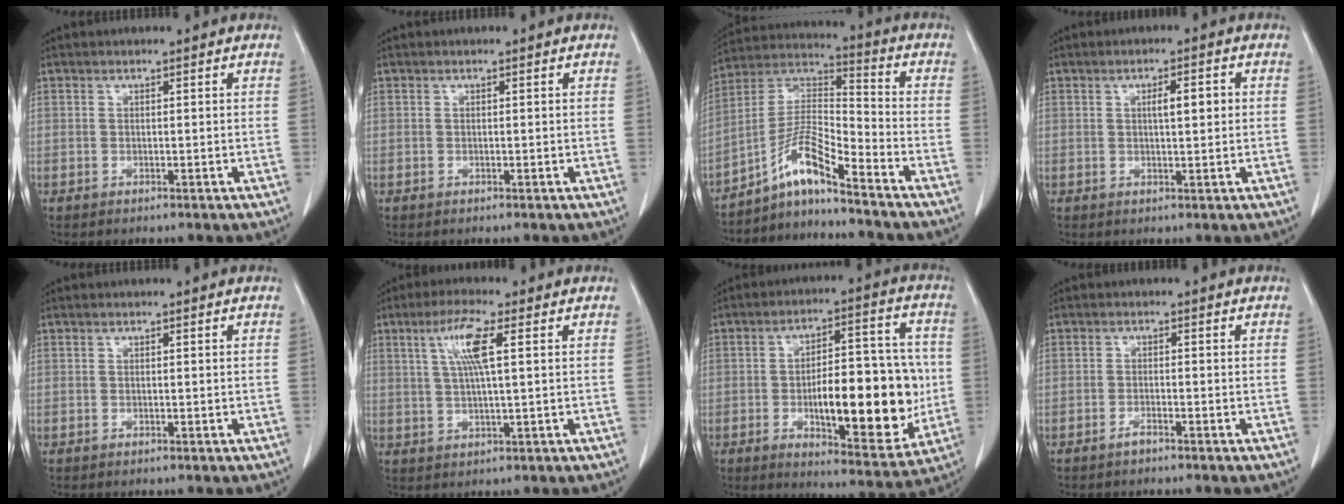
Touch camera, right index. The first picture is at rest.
{"total": 0.0}
{"total": 9.1, "force": [-6.8, 0.1, 6.1], "torque": [-0.125, 0.014, -0.124]}
{"total": 3.3, "force": [0.6, 0.7, 3.2], "torque": [-0.053, 0.005, 0.009]}
{"total": 0.0}
{"total": 7.0, "force": [2.3, 0.4, 6.5], "torque": [-0.132, 0.007, 0.046]}
{"total": 18.3, "force": [-2.3, 6.2, 17.1], "torque": [-0.247, 0.010, -0.025]}
{"total": 1.0, "force": [-0.9, 0.1, 0.5], "torque": [-0.009, 0.002, -0.013]}